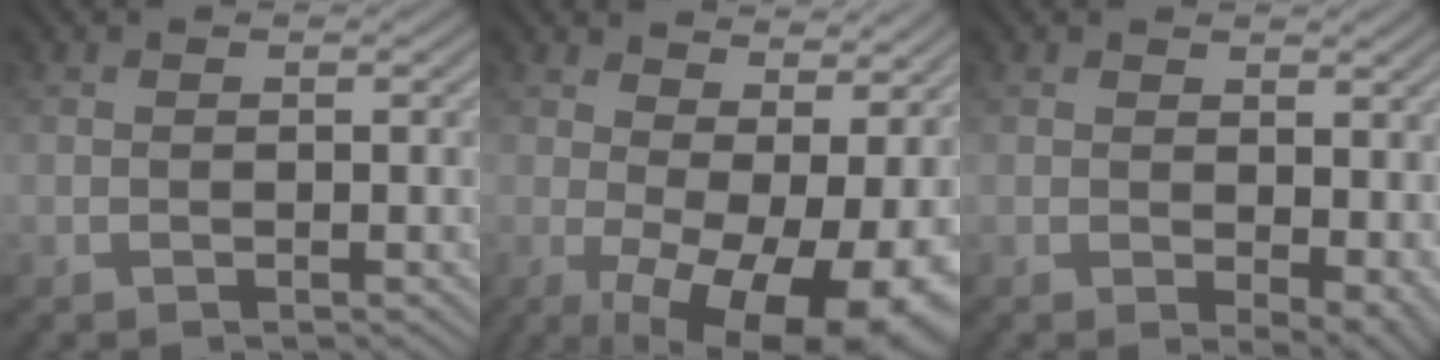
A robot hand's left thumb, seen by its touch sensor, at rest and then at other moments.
{"total": 14.5, "force": [-0.4, 6.4, 13.0], "torque": [-0.173, -0.009, 0.022]}
{"total": 4.6, "force": [0.4, 2.6, 3.8], "torque": [-0.053, -0.011, 0.016]}